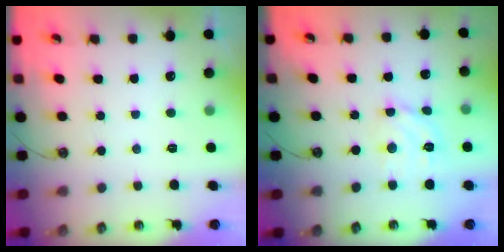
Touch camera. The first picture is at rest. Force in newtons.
{"total": 8.7, "press": 8.7, "slide": 0.9}